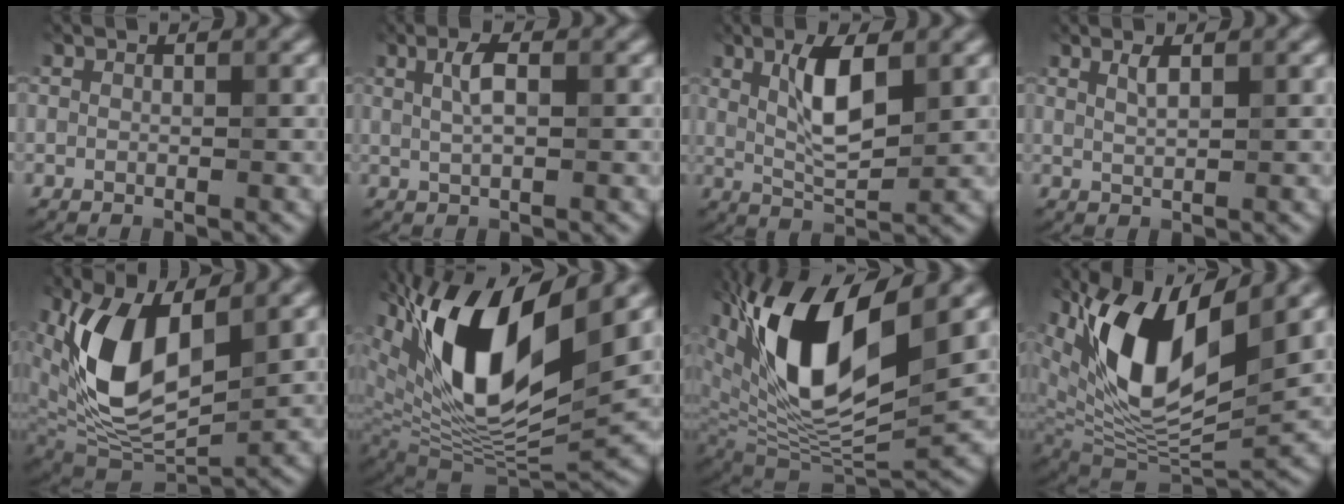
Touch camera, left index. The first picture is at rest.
{"total": 2.2, "force": [0.6, 0.6, 2.1], "torque": [-0.040, 0.005, 0.012]}
{"total": 5.2, "force": [1.5, 1.6, 4.7], "torque": [-0.091, 0.001, 0.028]}
{"total": 1.5, "force": [0.8, 0.4, 1.1], "torque": [-0.019, 0.003, 0.014]}
{"total": 9.8, "force": [2.4, 5.4, 7.8], "torque": [-0.163, -0.018, 0.042]}
{"total": 15.7, "force": [6.3, 6.4, 12.8], "torque": [-0.238, 0.010, 0.107]}
{"total": 13.9, "force": [5.3, 6.0, 11.4], "torque": [-0.216, -0.002, 0.099]}
{"total": 12.3, "force": [5.2, 5.5, 9.7], "torque": [-0.181, -0.005, 0.102]}